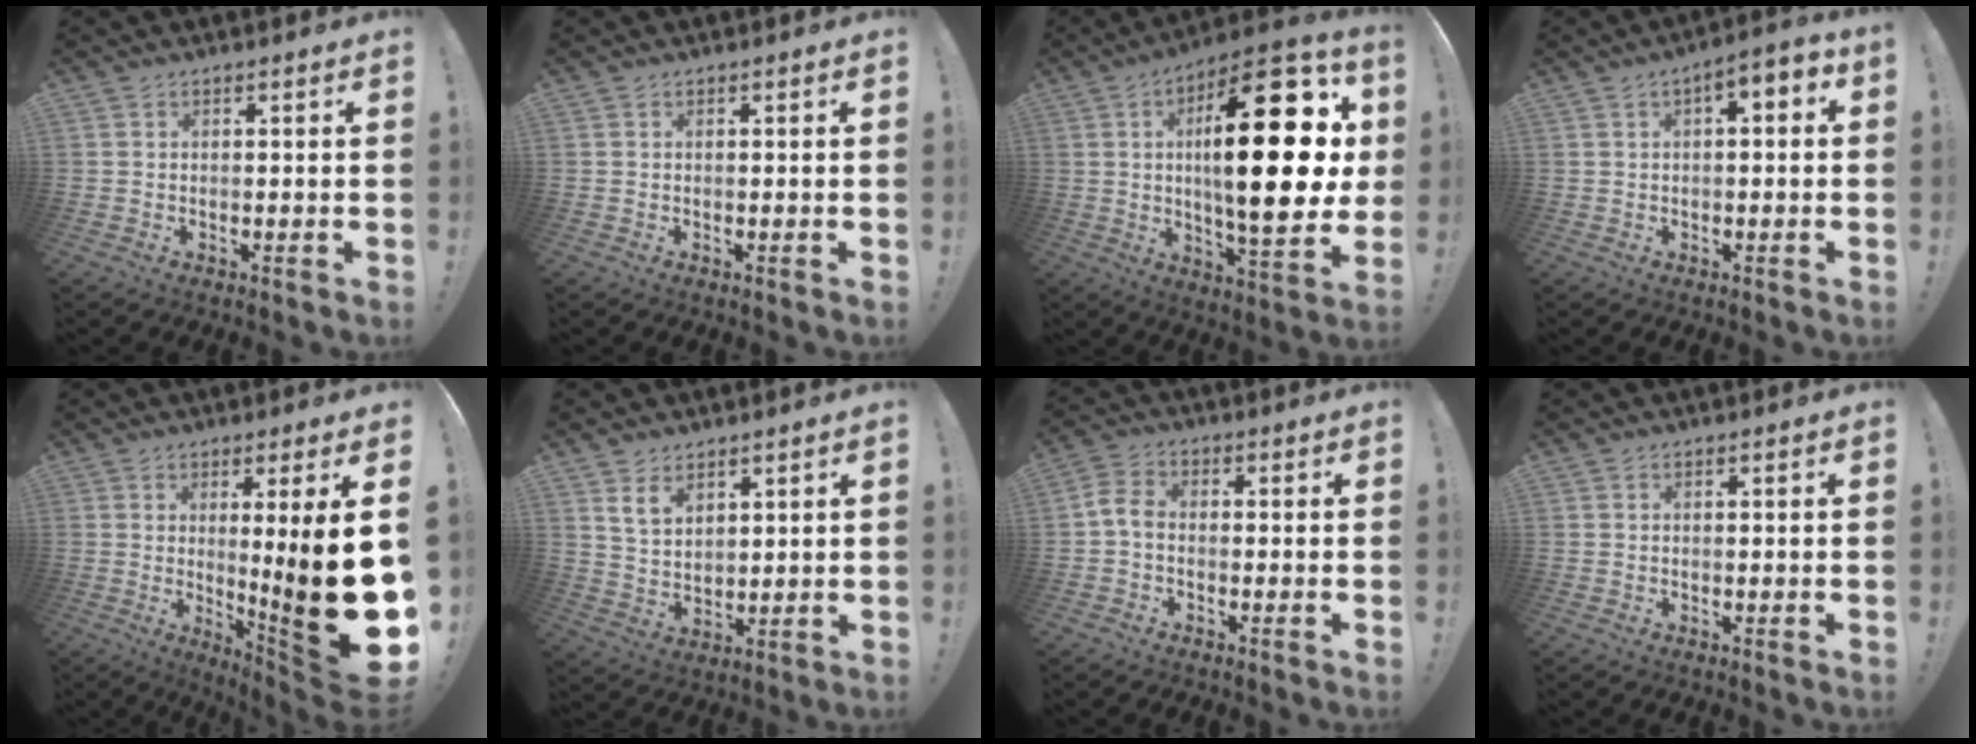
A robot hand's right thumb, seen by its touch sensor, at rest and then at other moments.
{"total": 0.0}
{"total": 30.2, "force": [4.4, 9.4, 28.3], "torque": [-0.454, -0.022, 0.065]}
{"total": 4.0, "force": [0.0, 1.8, 3.6], "torque": [-0.053, 0.000, -0.002]}
{"total": 20.0, "force": [0.8, 0.5, 20.0], "torque": [-0.294, -0.038, 0.018]}
{"total": 6.9, "force": [4.9, 3.9, 3.0], "torque": [-0.047, -0.031, 0.092]}
{"total": 4.8, "force": [-1.2, 3.0, 3.6], "torque": [-0.067, 0.013, -0.018]}
{"total": 0.0}